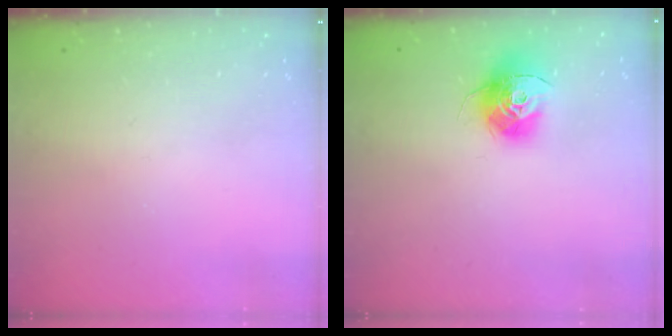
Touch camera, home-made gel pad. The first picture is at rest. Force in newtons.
{"total": 13.0, "press": 13.0, "slide": 1.0}